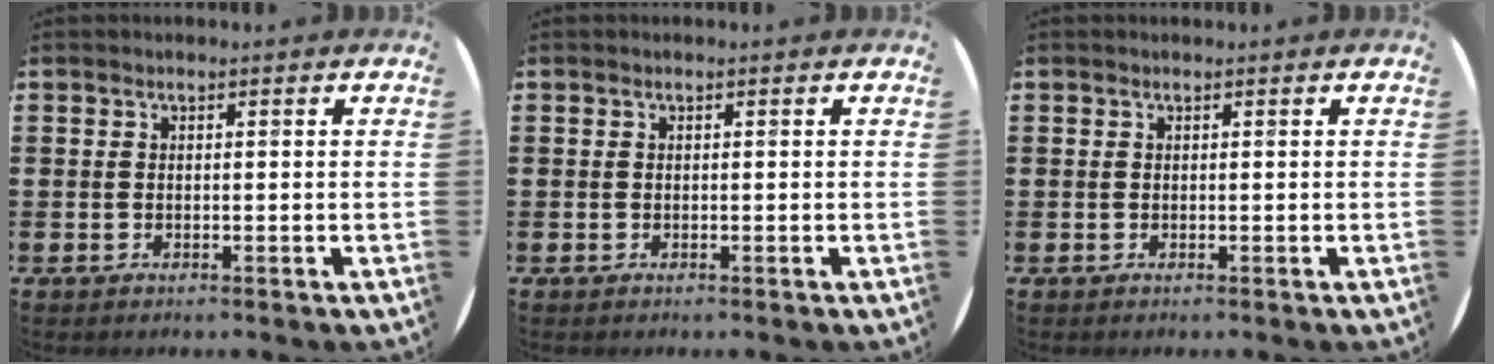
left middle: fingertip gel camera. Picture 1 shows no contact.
{"total": 0.0}
{"total": 0.0}